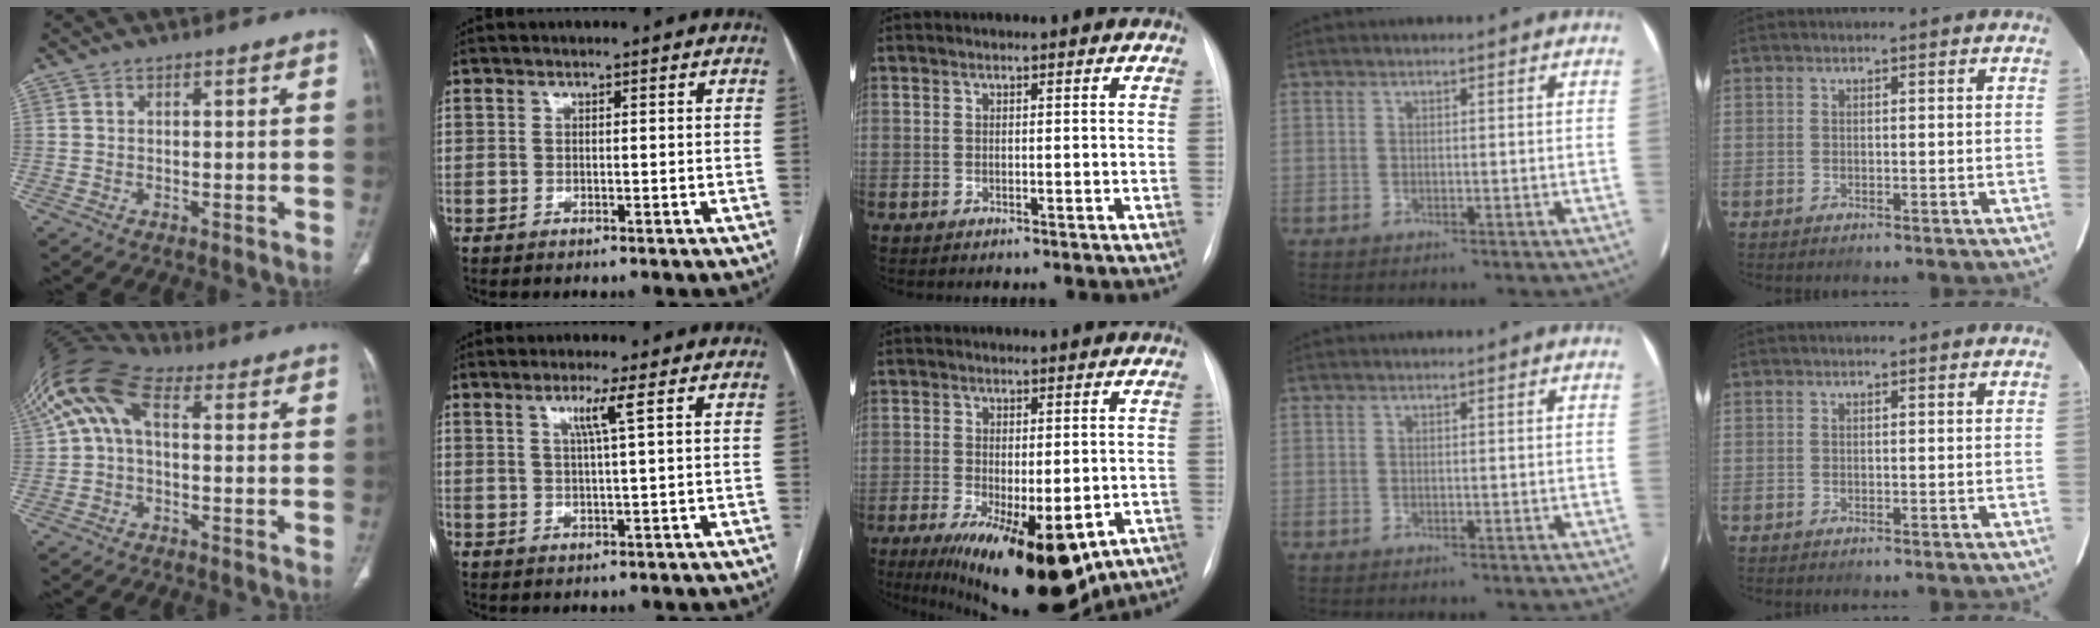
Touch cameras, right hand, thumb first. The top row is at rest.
{"thumb": {"total": 12.3, "force": [2.7, 7.0, 9.8], "torque": [-0.204, 0.047, 0.041]}, "index": {"total": 3.3, "force": [1.4, -0.9, 2.9], "torque": [-0.058, -0.002, 0.029]}, "middle": {"total": 18.3, "force": [-9.4, 7.0, 14.1], "torque": [-0.183, -0.030, -0.125]}}